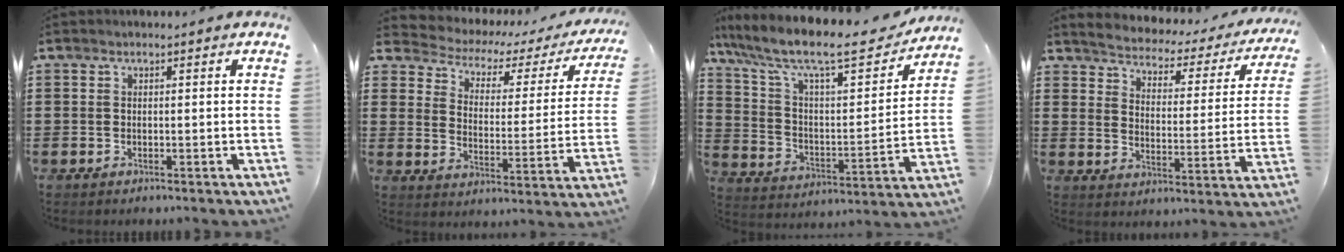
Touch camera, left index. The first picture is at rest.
{"total": 2.6, "force": [1.7, 1.5, 1.2], "torque": [-0.042, -0.018, 0.016]}
{"total": 12.1, "force": [9.8, 2.2, 6.7], "torque": [-0.162, -0.057, 0.162]}
{"total": 2.3, "force": [2.3, 0.2, 0.1], "torque": [-0.023, -0.026, 0.027]}